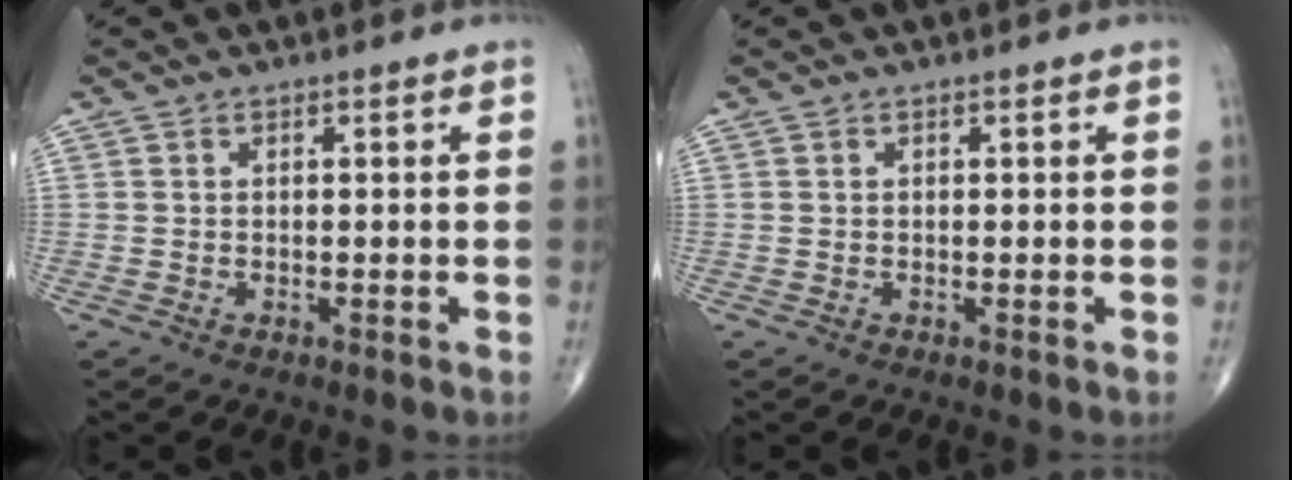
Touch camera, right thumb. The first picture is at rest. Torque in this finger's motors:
{"motor_torque": [-0.23, 0.18, 0.00, 0.00, 0.00]}